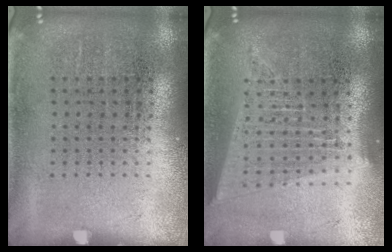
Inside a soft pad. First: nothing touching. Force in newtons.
{"total": 1.8, "press": 1.6, "slide": 0.8}